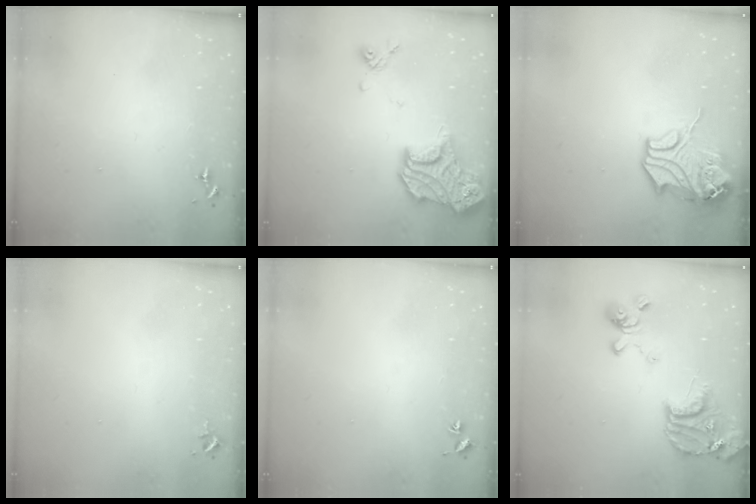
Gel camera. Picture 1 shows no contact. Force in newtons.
{"total": 17.9, "press": 17.9, "slide": 0.7}
{"total": 13.8, "press": 13.7, "slide": 2.0}
{"total": 2.4, "press": 2.4, "slide": 0.3}
{"total": 1.8, "press": 1.8, "slide": 0.2}
{"total": 19.3, "press": 19.2, "slide": 2.2}